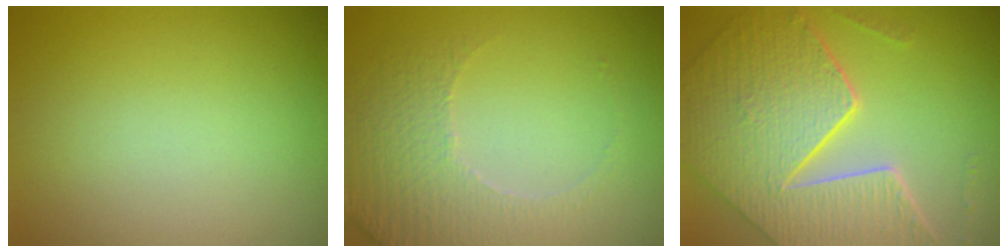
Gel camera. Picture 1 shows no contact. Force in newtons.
{"total": 5.0, "press": 3.6, "slide": 3.5}
{"total": 9.6, "press": 7.0, "slide": 6.4}